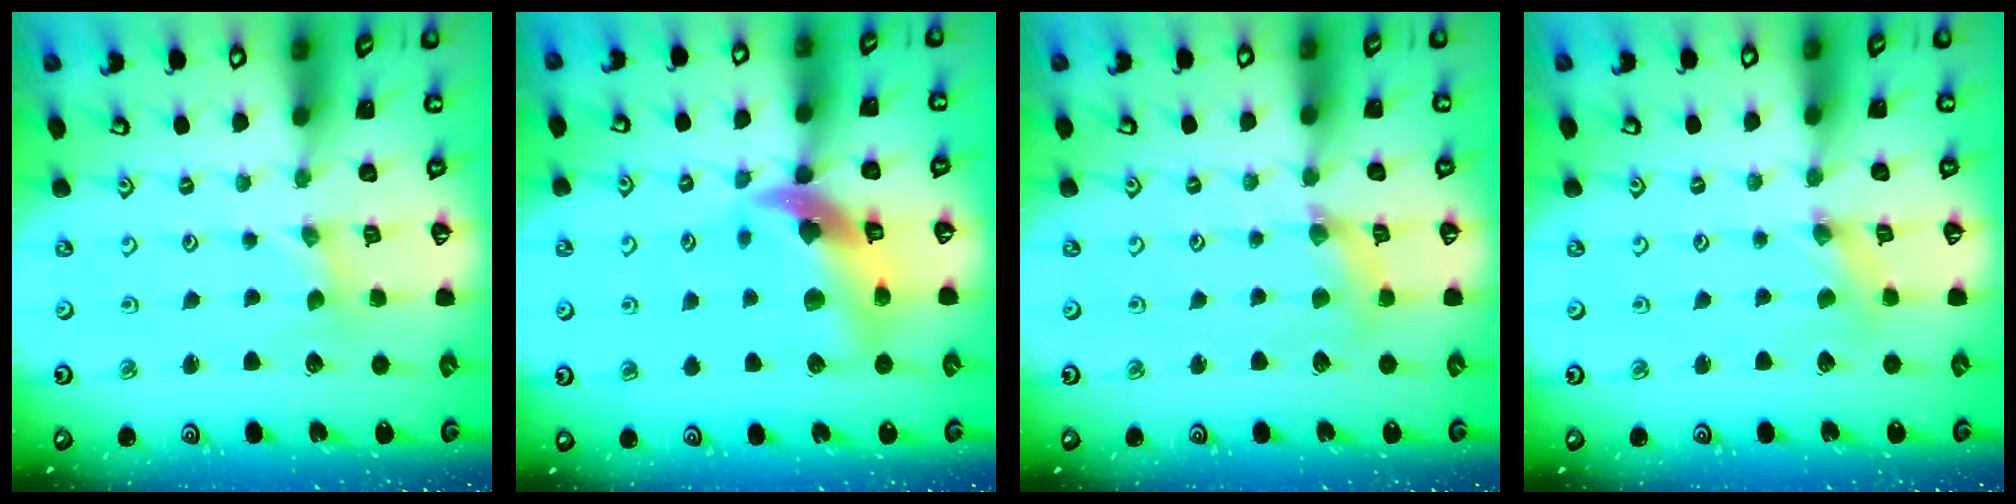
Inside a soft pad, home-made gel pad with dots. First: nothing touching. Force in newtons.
{"total": 13.1, "press": 13.0, "slide": 1.7}
{"total": 4.8, "press": 4.7, "slide": 0.4}
{"total": 0.9, "press": 0.9, "slide": 0.2}